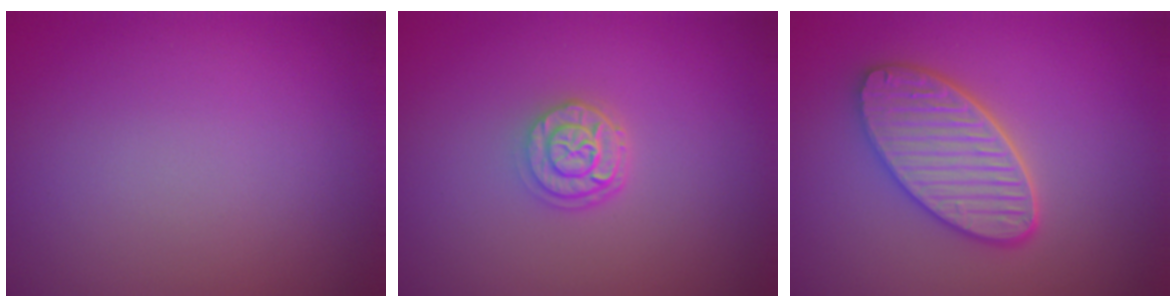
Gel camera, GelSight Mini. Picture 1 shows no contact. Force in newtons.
{"total": 2.7, "press": 2.1, "slide": 1.7}
{"total": 5.3, "press": 4.4, "slide": 3.0}